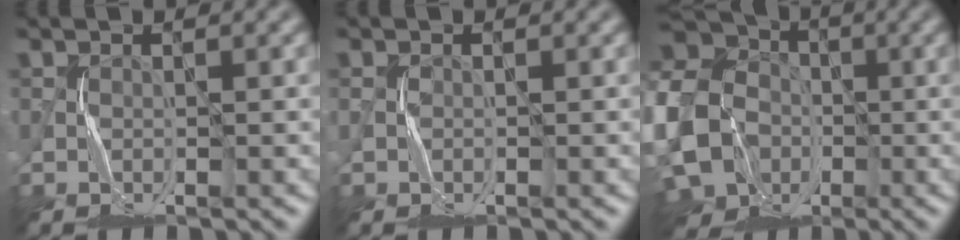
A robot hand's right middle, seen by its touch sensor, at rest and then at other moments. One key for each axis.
{"total": 0.9, "fx": -0.1, "fy": 0.9, "fz": 0.1, "tx": -0.001, "ty": -0.001, "tz": -0.002}
{"total": 21.0, "fx": -5.1, "fy": 18.0, "fz": 9.5, "tx": -0.235, "ty": -0.011, "tz": -0.126}